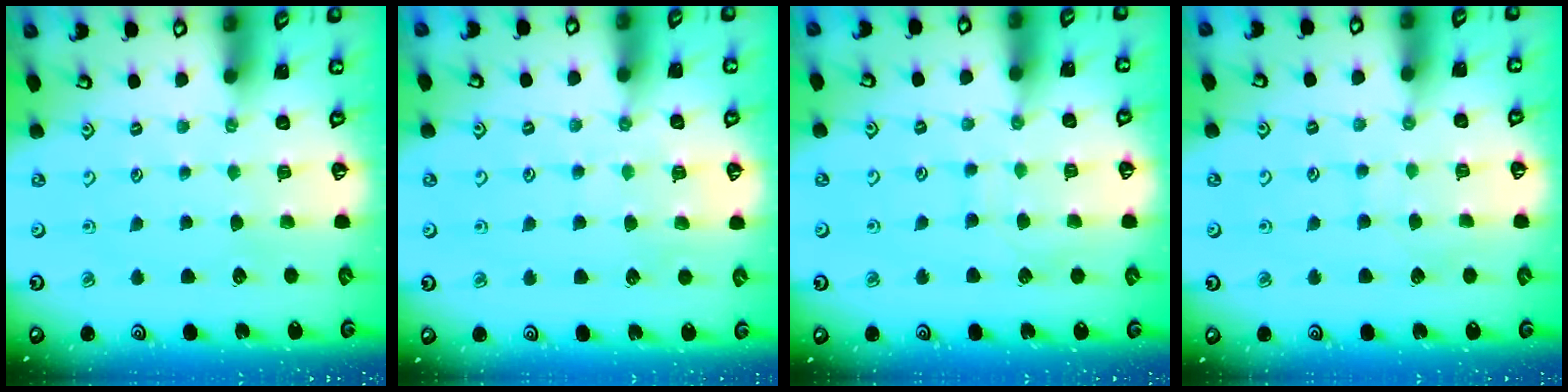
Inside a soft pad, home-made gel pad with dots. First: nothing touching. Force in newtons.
{"total": 5.8, "press": 5.7, "slide": 0.8}
{"total": 6.3, "press": 6.3, "slide": 0.5}
{"total": 5.2, "press": 5.2, "slide": 0.7}